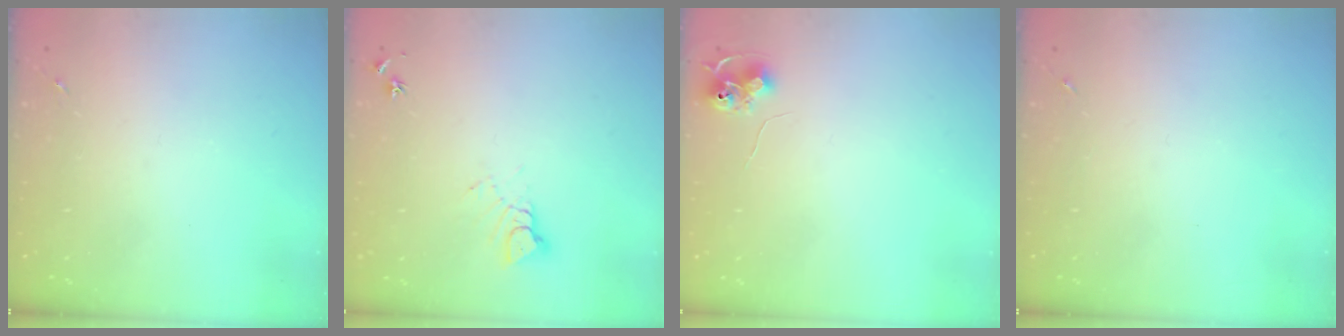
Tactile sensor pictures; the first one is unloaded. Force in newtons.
{"total": 6.0, "press": 6.0, "slide": 0.4}
{"total": 7.9, "press": 7.8, "slide": 0.9}
{"total": 0.0}